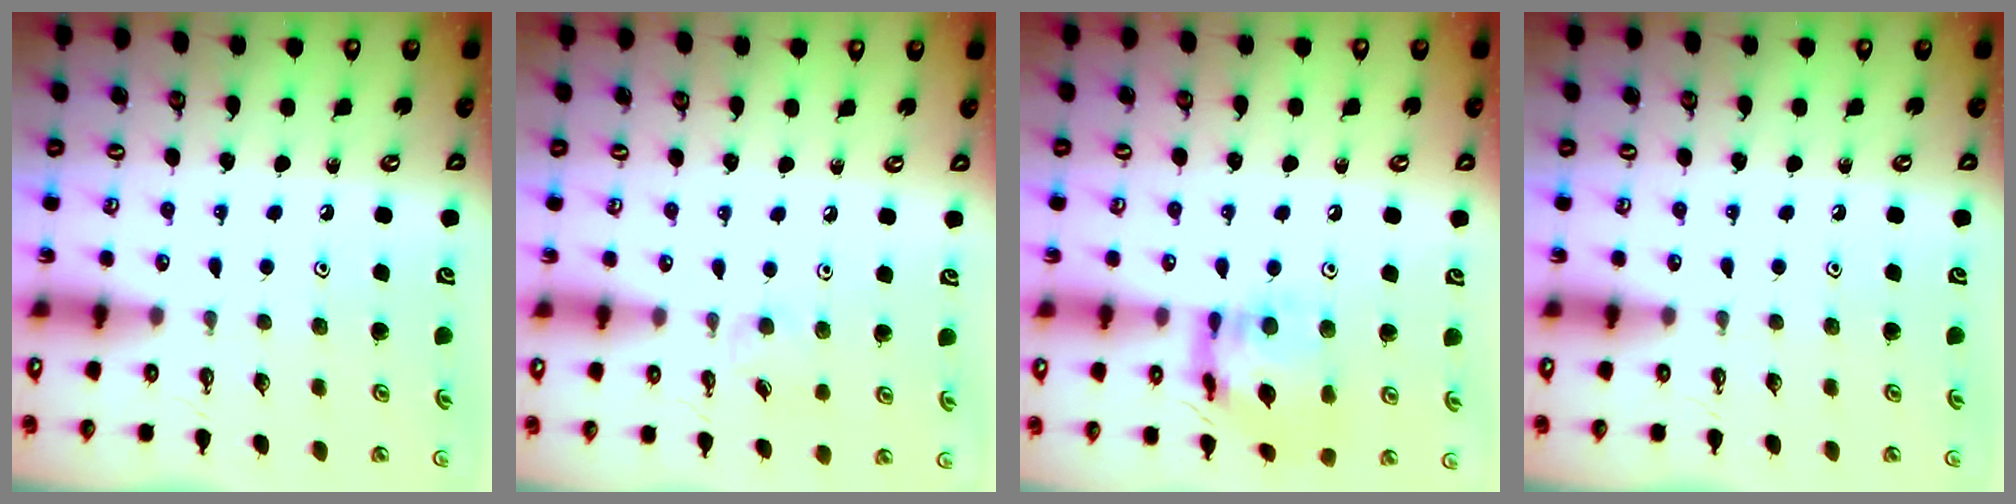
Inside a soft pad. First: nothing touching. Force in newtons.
{"total": 3.2, "press": 3.1, "slide": 0.6}
{"total": 14.1, "press": 14.1, "slide": 1.3}
{"total": 0.0}